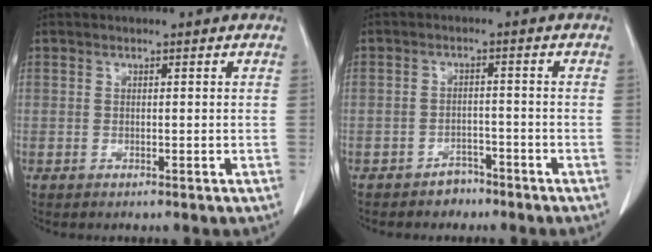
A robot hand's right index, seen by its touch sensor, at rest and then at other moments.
{"total": 3.1, "force": [-2.5, 1.7, 0.6], "torque": [-0.012, 0.008, -0.031]}